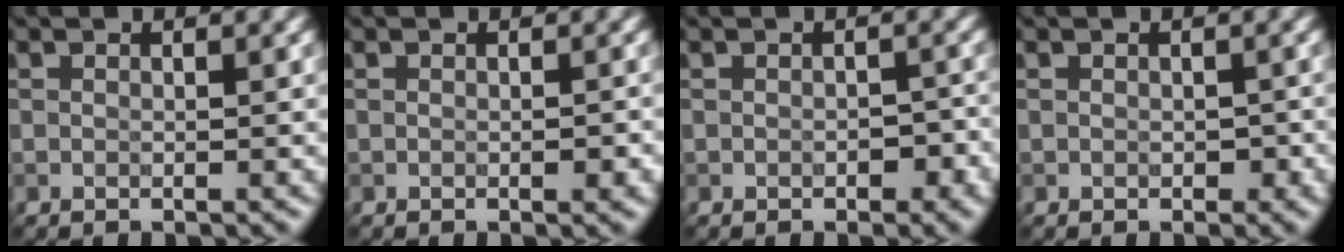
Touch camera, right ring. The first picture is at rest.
{"total": 0.9, "force": [-0.3, 0.3, 0.8], "torque": [-0.012, 0.000, -0.002]}
{"total": 1.7, "force": [-0.6, 1.0, 1.3], "torque": [-0.016, -0.004, -0.008]}
{"total": 1.0, "force": [-0.2, 0.8, 0.7], "torque": [-0.009, -0.006, -0.002]}